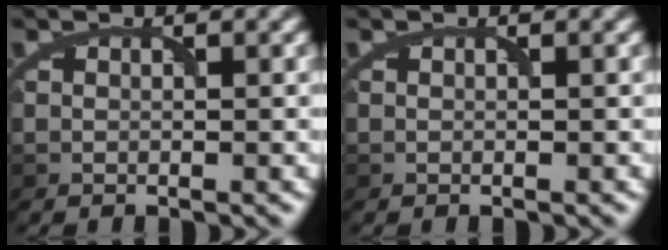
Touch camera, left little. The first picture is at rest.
{"total": 0.0}